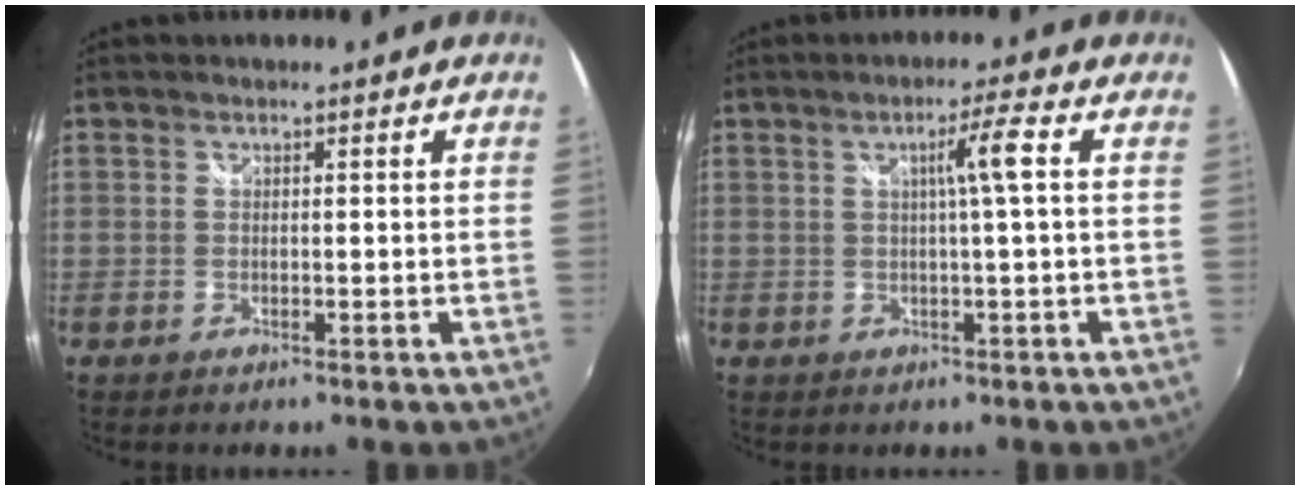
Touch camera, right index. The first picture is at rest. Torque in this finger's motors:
{"motor_torque": [0.54, 0.02, 0.25, 0.08]}